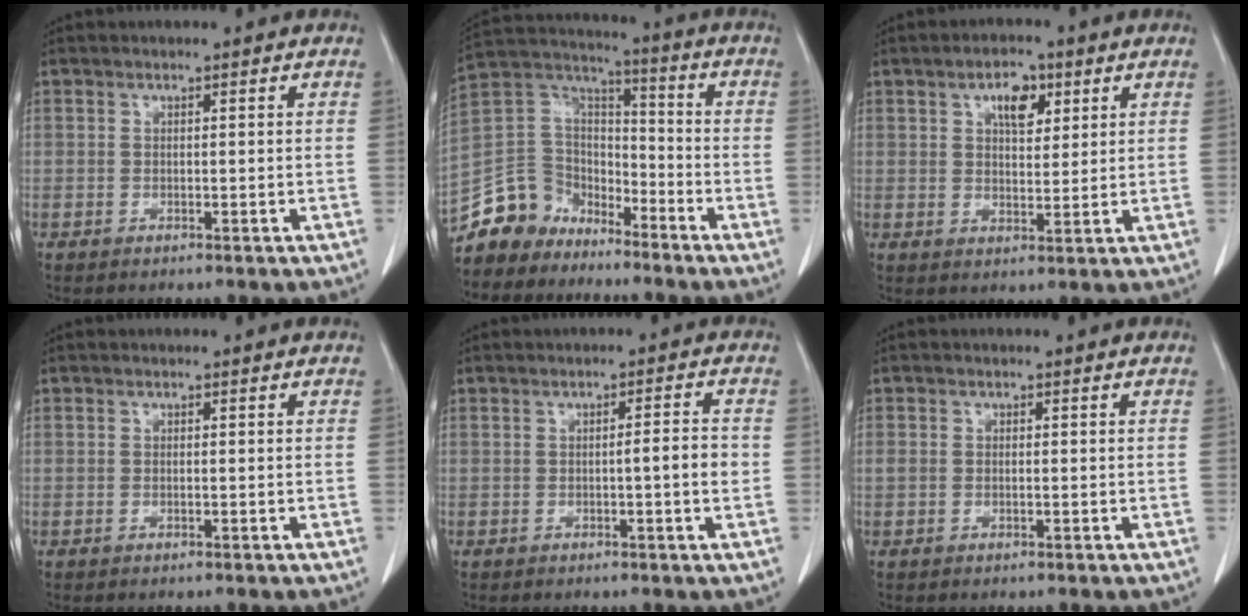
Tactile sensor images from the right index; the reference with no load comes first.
{"total": 10.7, "force": [-8.5, 6.5, 0.8], "torque": [-0.022, 0.062, -0.166]}
{"total": 5.2, "force": [2.5, 2.7, 3.8], "torque": [-0.062, 0.005, 0.041]}
{"total": 0.0}
{"total": 3.4, "force": [-0.5, 0.0, 3.3], "torque": [-0.048, 0.001, -0.009]}
{"total": 1.2, "force": [-0.1, 0.8, 0.9], "torque": [-0.022, 0.009, 0.002]}